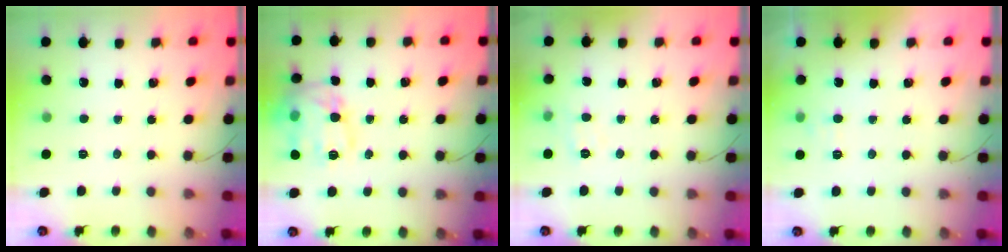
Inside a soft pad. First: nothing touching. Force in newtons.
{"total": 17.6, "press": 17.6, "slide": 1.1}
{"total": 4.3, "press": 4.1, "slide": 1.2}
{"total": 6.2, "press": 6.0, "slide": 1.5}